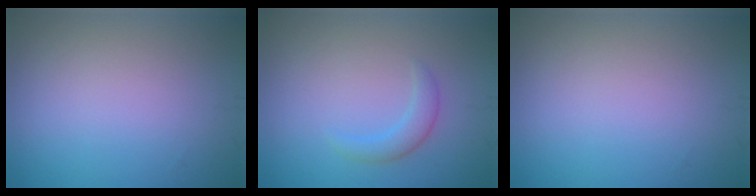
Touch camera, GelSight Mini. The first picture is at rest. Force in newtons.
{"total": 1.7, "press": 1.7, "slide": 0.2}
{"total": 0.0}